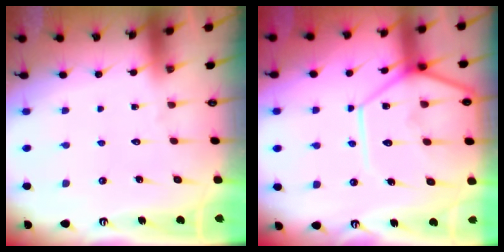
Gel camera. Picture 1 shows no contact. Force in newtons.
{"total": 16.4, "press": 16.2, "slide": 2.0}